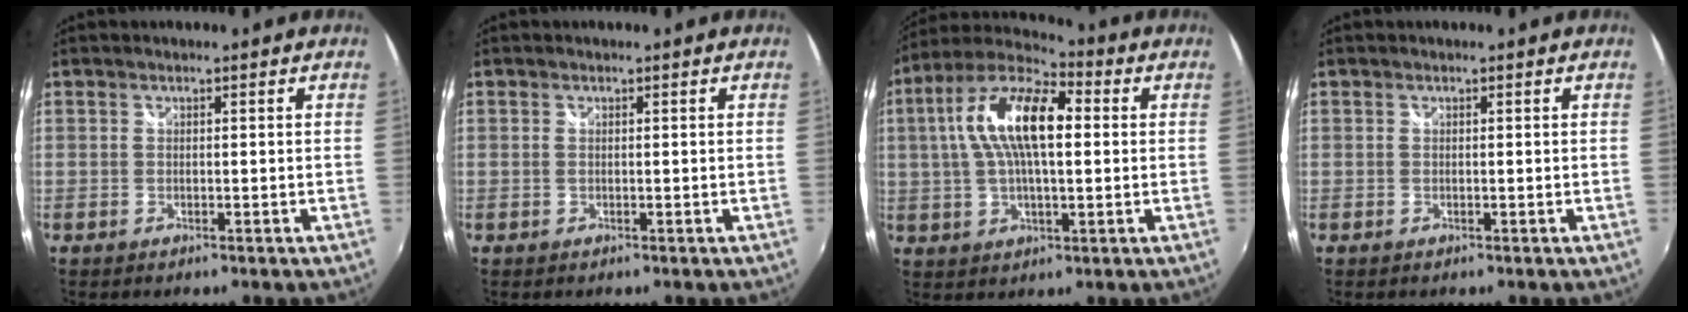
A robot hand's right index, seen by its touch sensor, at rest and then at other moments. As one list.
[{"total": 0.0}, {"total": 15.6, "force": [2.6, 6.4, 14.0], "torque": [-0.262, 0.023, 0.032]}, {"total": 0.0}]